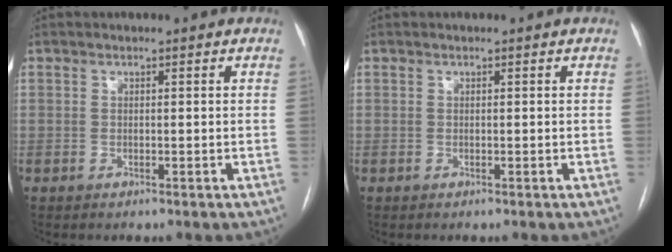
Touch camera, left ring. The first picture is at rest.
{"total": 0.0}